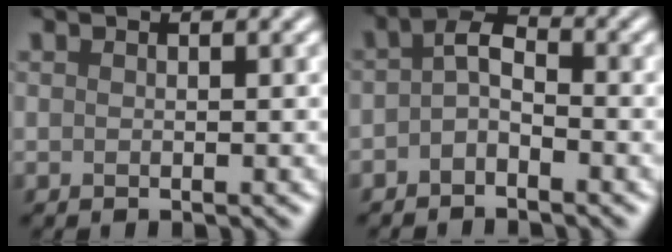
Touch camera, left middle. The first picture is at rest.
{"total": 2.5, "force": [-1.3, 1.2, 1.7], "torque": [-0.033, 0.008, -0.031]}